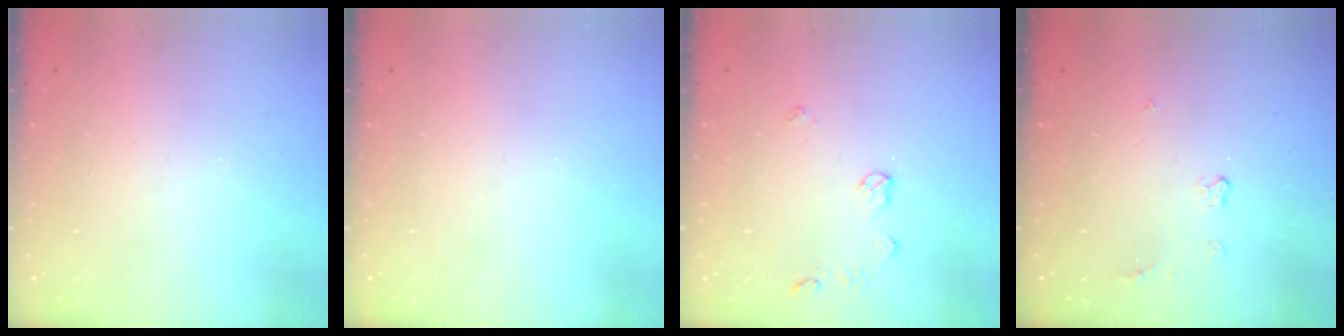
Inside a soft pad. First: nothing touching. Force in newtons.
{"total": 0.0}
{"total": 5.2, "press": 5.1, "slide": 0.8}
{"total": 3.7, "press": 3.7, "slide": 0.7}